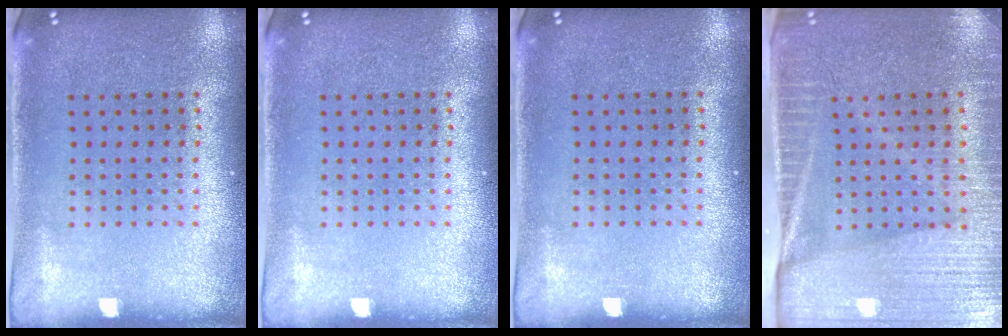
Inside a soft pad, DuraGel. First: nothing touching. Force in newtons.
{"total": 0.0}
{"total": 0.0}
{"total": 4.1, "press": 3.7, "slide": 1.8}